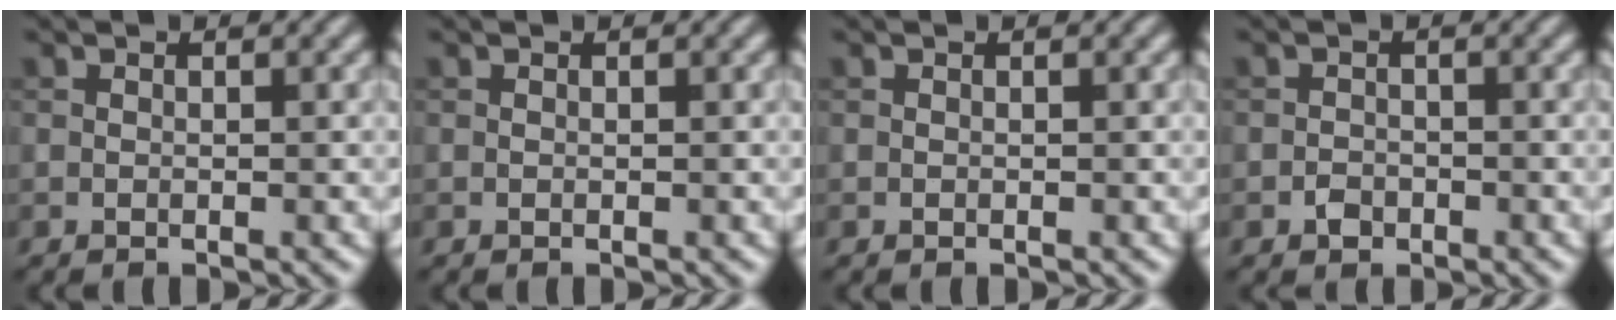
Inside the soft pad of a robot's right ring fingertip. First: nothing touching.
{"total": 0.0}
{"total": 0.0}
{"total": 1.2, "force": [-0.7, 0.9, 0.4], "torque": [-0.002, 0.000, -0.014]}